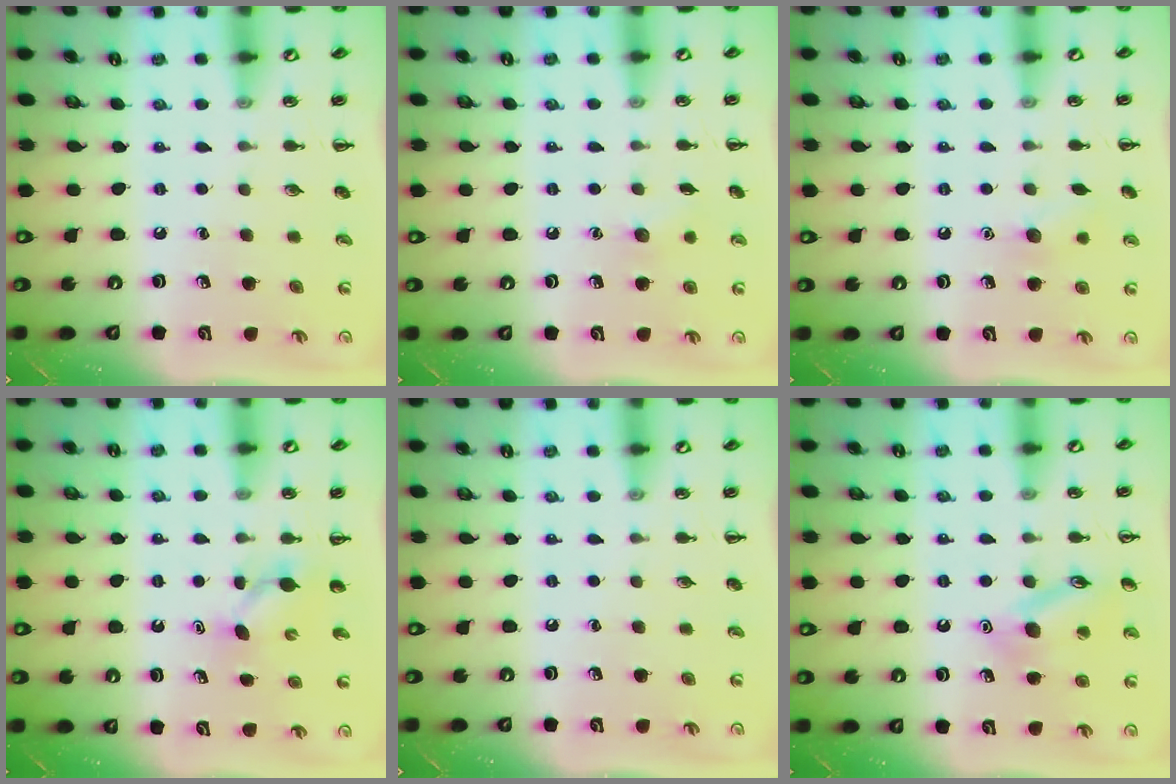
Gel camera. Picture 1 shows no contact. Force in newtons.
{"total": 5.2, "press": 5.1, "slide": 1.1}
{"total": 7.6, "press": 7.4, "slide": 2.0}
{"total": 3.8, "press": 3.6, "slide": 1.2}
{"total": 0.0}
{"total": 12.5, "press": 12.5, "slide": 1.1}